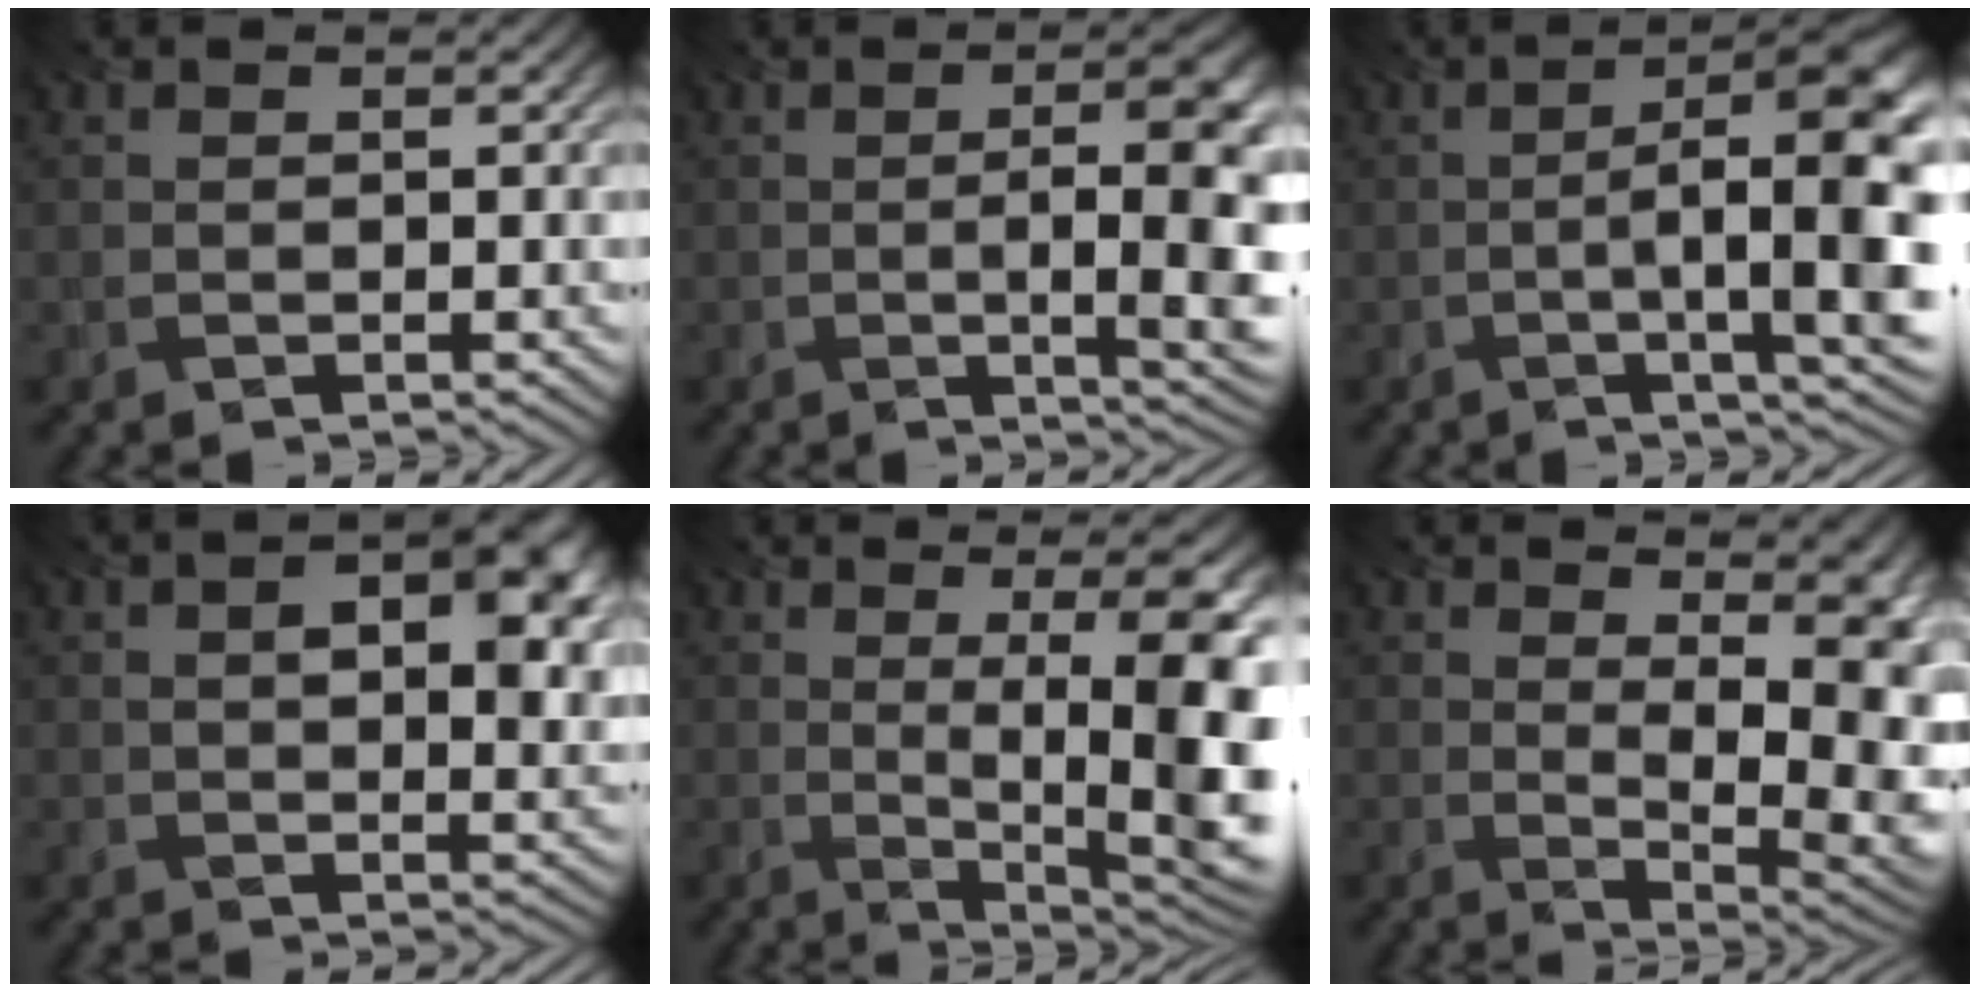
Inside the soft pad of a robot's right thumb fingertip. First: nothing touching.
{"total": 11.4, "force": [-1.0, 3.5, 10.8], "torque": [-0.110, 0.009, -0.016]}
{"total": 13.6, "force": [-1.8, 3.0, 13.1], "torque": [-0.166, 0.009, -0.015]}
{"total": 8.9, "force": [2.3, 4.5, 7.3], "torque": [-0.104, -0.002, 0.034]}
{"total": 11.4, "force": [-0.2, 3.2, 10.9], "torque": [-0.125, 0.012, -0.008]}
{"total": 10.5, "force": [2.8, 4.1, 9.3], "torque": [-0.105, 0.008, 0.051]}